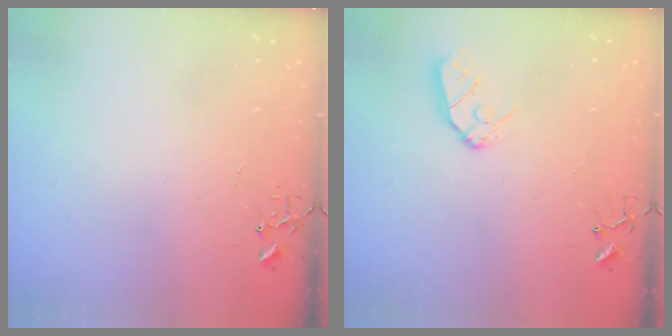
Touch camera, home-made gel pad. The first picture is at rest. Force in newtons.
{"total": 9.2, "press": 9.2, "slide": 0.8}